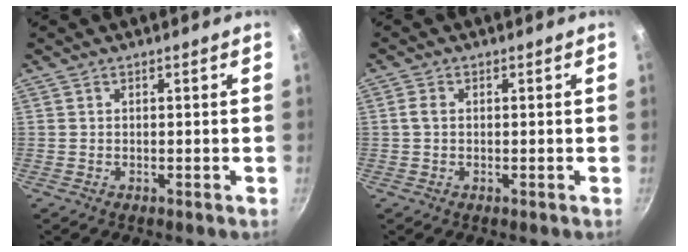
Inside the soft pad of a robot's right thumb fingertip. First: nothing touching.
{"total": 1.7, "force": [0.1, 1.1, 1.3], "torque": [-0.027, 0.001, 0.001]}